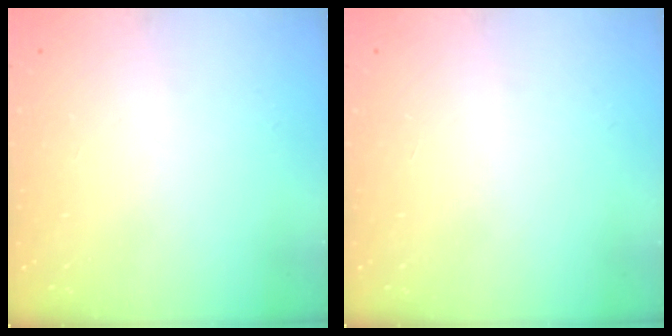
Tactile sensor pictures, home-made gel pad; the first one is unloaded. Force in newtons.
{"total": 0.0}